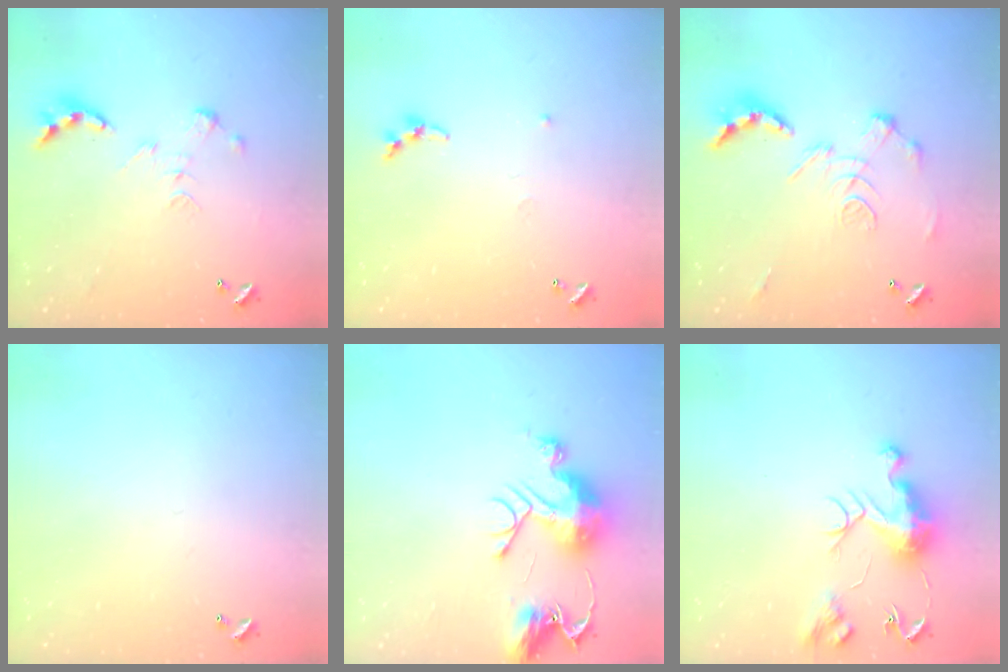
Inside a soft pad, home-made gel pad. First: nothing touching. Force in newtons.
{"total": 5.3, "press": 5.2, "slide": 0.7}
{"total": 2.9, "press": 2.3, "slide": 1.7}
{"total": 0.0}
{"total": 12.0, "press": 12.0, "slide": 1.1}
{"total": 10.1, "press": 10.0, "slide": 0.8}